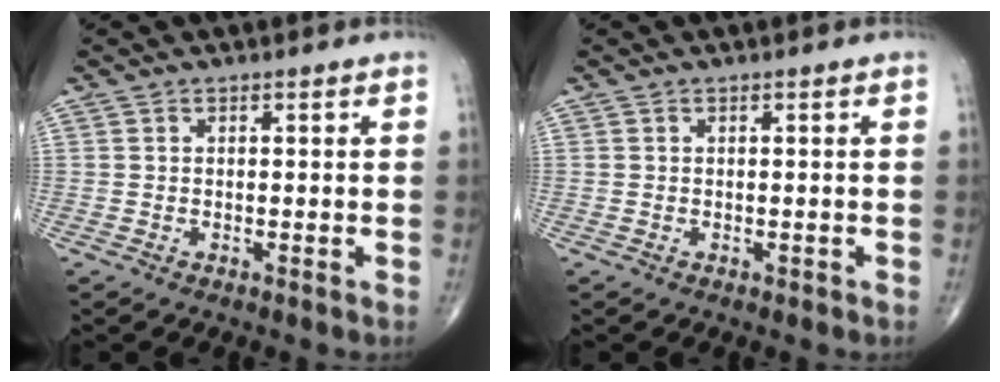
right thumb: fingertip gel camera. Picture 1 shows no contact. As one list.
[{"total": 0.0}]